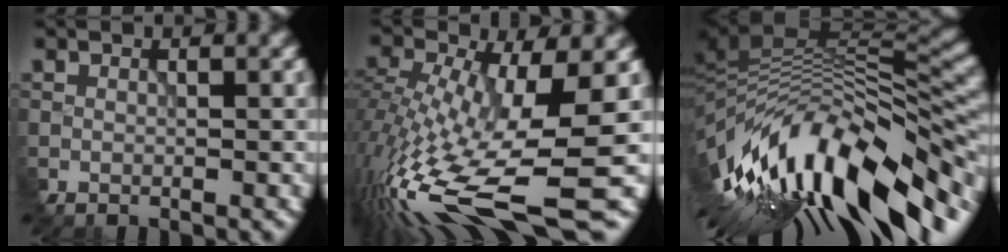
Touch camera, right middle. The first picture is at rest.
{"total": 14.2, "force": [-4.1, 4.3, 12.9], "torque": [-0.270, -0.010, -0.067]}
{"total": 14.5, "force": [-5.9, 5.6, 12.0], "torque": [-0.210, 0.012, -0.095]}